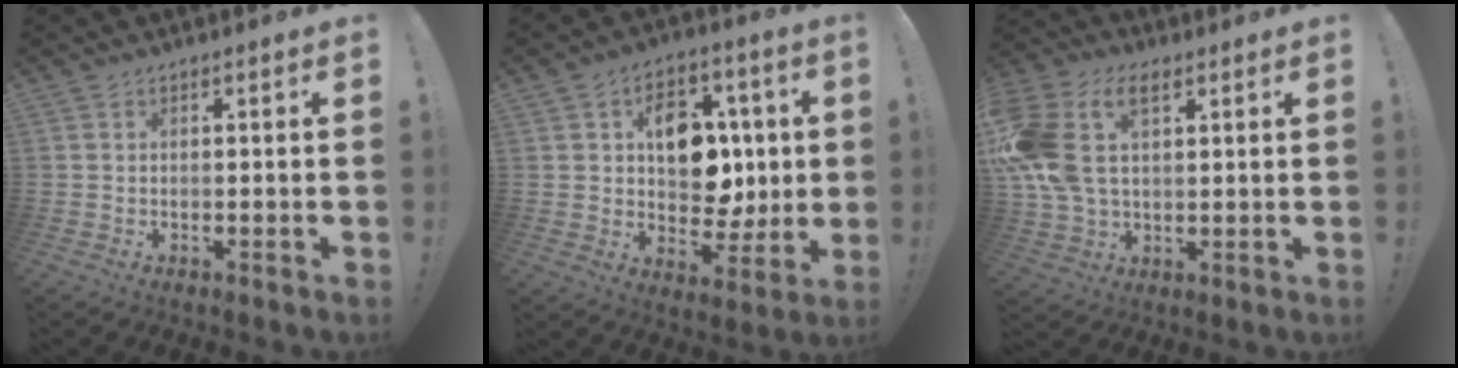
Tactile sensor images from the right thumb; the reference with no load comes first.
{"total": 14.7, "force": [2.9, 11.3, 9.0], "torque": [-0.120, -0.005, 0.065]}
{"total": 17.4, "force": [5.8, 10.8, 12.3], "torque": [-0.256, -0.014, 0.104]}